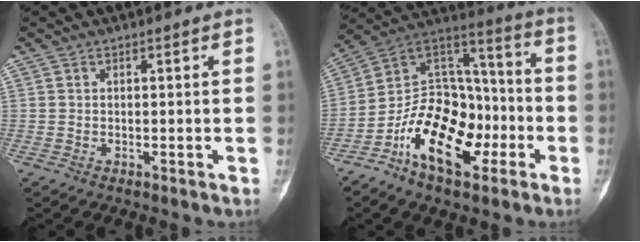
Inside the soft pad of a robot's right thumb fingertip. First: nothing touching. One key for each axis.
{"total": 19.9, "fx": -7.6, "fy": 11.8, "fz": 14.0, "tx": -0.201, "ty": 0.071, "tz": -0.134}